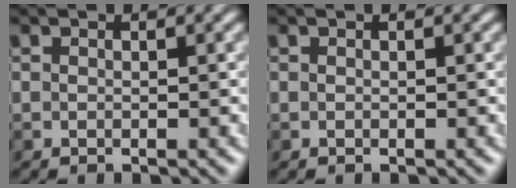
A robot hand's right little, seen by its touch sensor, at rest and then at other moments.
{"total": 0.0}